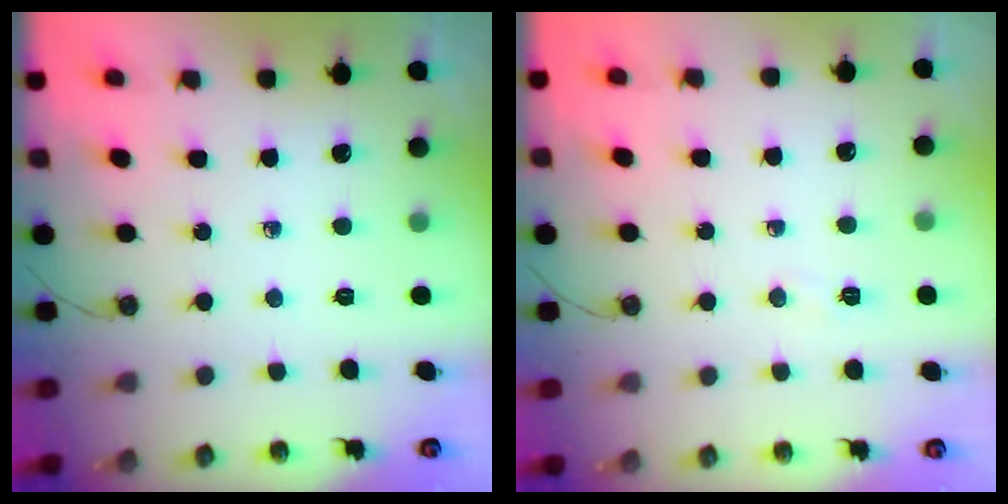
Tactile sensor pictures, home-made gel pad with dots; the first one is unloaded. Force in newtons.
{"total": 3.3, "press": 3.2, "slide": 0.4}